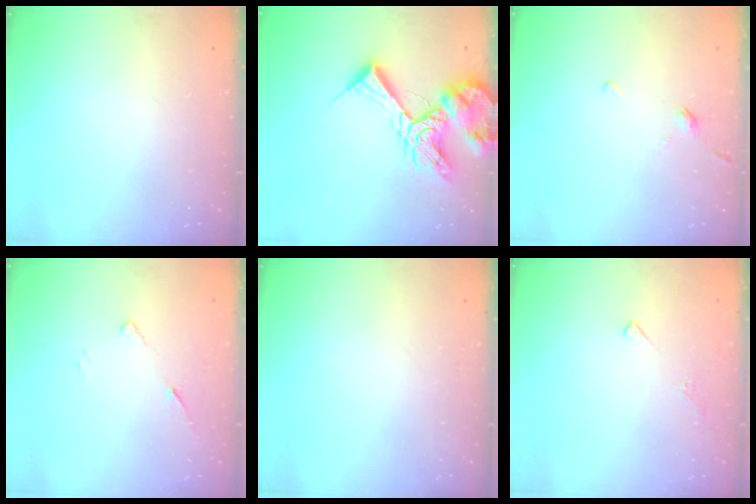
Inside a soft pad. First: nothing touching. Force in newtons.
{"total": 15.1, "press": 14.9, "slide": 1.9}
{"total": 2.4, "press": 2.3, "slide": 0.6}
{"total": 5.7, "press": 5.7, "slide": 0.5}
{"total": 0.0}
{"total": 4.3, "press": 4.3, "slide": 0.7}